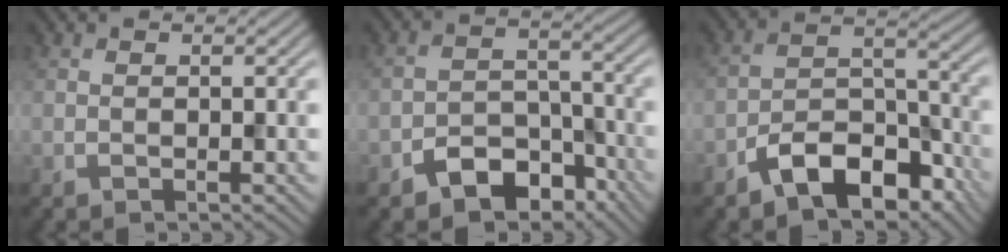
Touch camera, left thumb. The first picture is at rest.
{"total": 7.0, "force": [-4.7, 4.1, 3.2], "torque": [-0.046, -0.003, -0.089]}
{"total": 9.4, "force": [-6.2, 4.6, 5.4], "torque": [-0.082, 0.002, -0.124]}